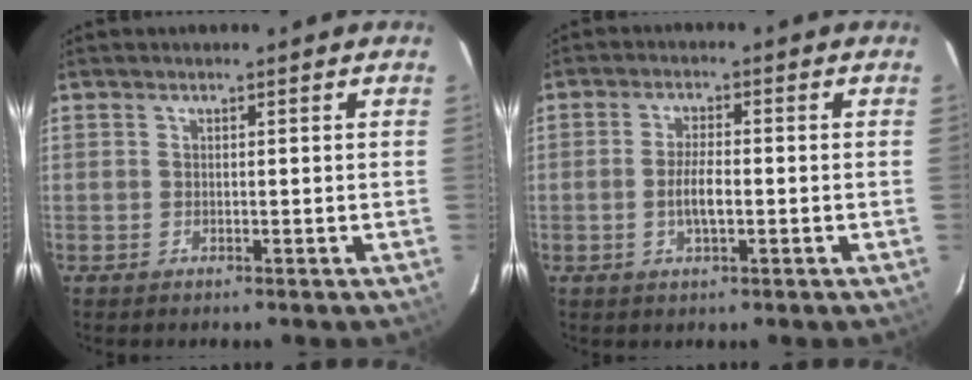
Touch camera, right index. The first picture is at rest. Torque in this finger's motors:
{"motor_torque": [0.76, -0.26, 0.50, 0.10]}